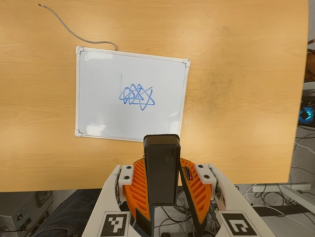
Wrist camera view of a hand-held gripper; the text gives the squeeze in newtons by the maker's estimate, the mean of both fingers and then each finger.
{"total": 5.4, "left": 5.1, "right": 5.8}